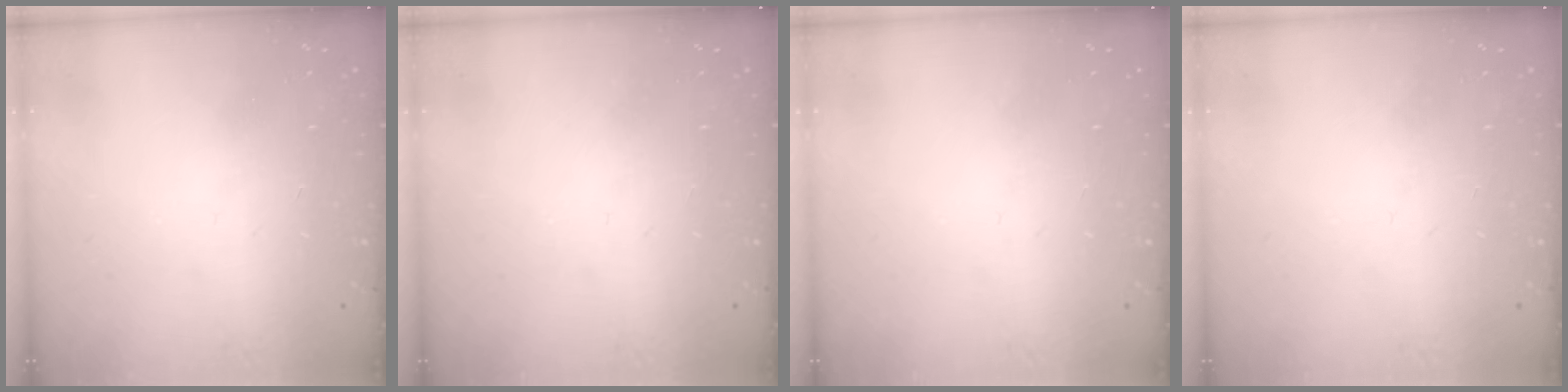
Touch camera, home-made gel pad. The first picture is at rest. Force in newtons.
{"total": 0.0}
{"total": 0.0}
{"total": 0.0}